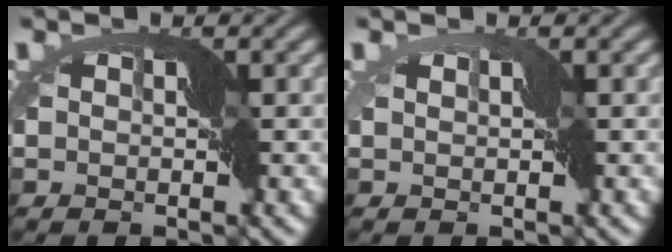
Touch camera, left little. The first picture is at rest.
{"total": 0.0}